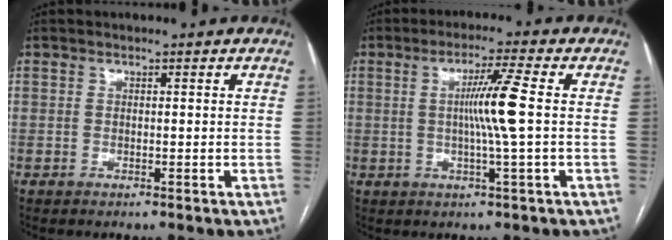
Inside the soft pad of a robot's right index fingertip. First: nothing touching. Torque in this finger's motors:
{"motor_torque": [0.80, 0.05, 0.49, 0.14]}